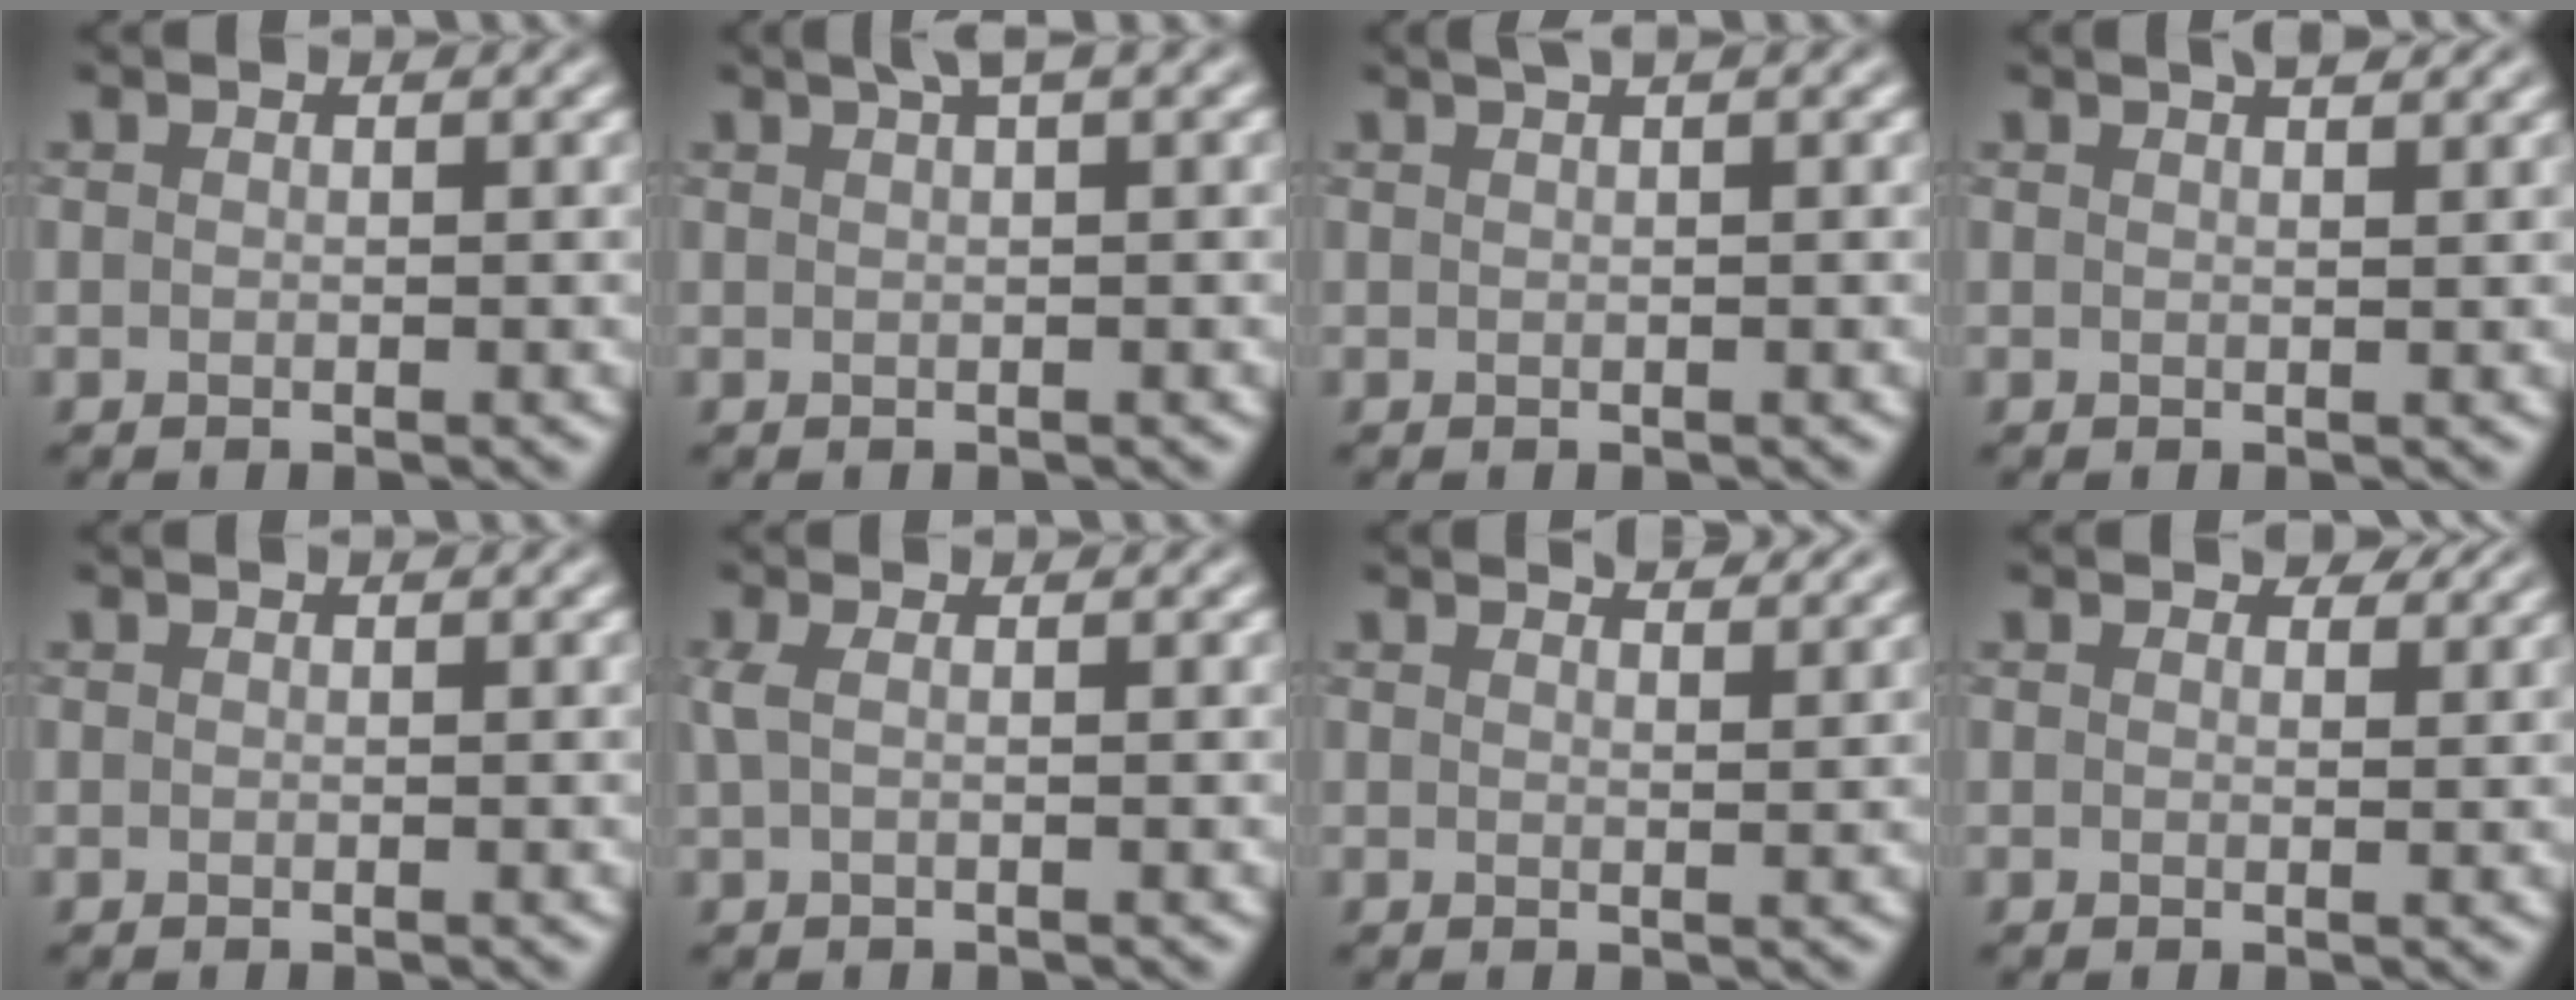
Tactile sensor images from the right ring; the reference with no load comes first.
{"total": 2.4, "force": [1.5, 0.4, 1.8], "torque": [-0.019, 0.009, 0.024]}
{"total": 1.9, "force": [1.2, 0.6, 1.4], "torque": [-0.016, 0.002, 0.012]}
{"total": 2.4, "force": [1.7, 0.8, 1.5], "torque": [-0.002, 0.007, 0.008]}
{"total": 0.0}
{"total": 1.4, "force": [0.3, 0.4, 1.3], "torque": [-0.031, 0.005, 0.004]}
{"total": 2.5, "force": [2.3, 0.5, 0.9], "torque": [-0.005, 0.001, 0.026]}
{"total": 1.6, "force": [1.2, 0.8, 0.7], "torque": [-0.009, -0.004, 0.015]}